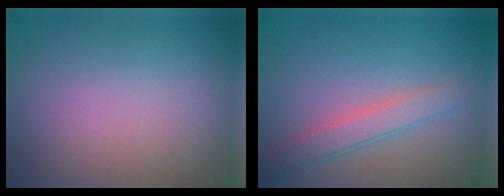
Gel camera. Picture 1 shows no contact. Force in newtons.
{"total": 2.5, "press": 2.5, "slide": 0.1}